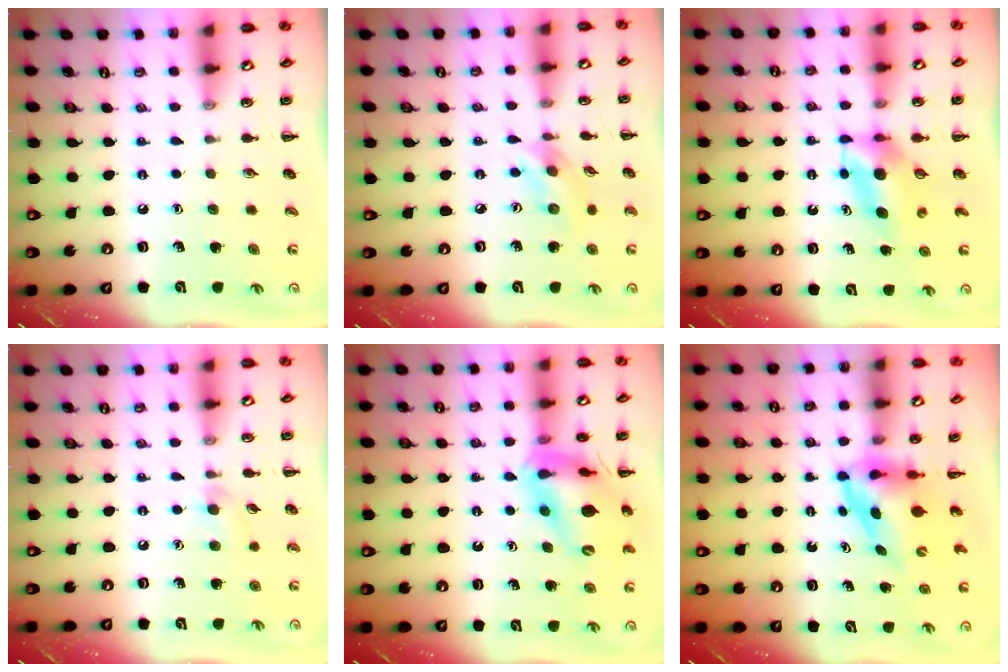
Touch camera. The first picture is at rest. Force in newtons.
{"total": 5.8, "press": 5.7, "slide": 0.6}
{"total": 6.2, "press": 6.1, "slide": 0.8}
{"total": 5.2, "press": 4.9, "slide": 1.9}
{"total": 16.9, "press": 16.7, "slide": 2.9}
{"total": 3.9, "press": 3.8, "slide": 0.7}